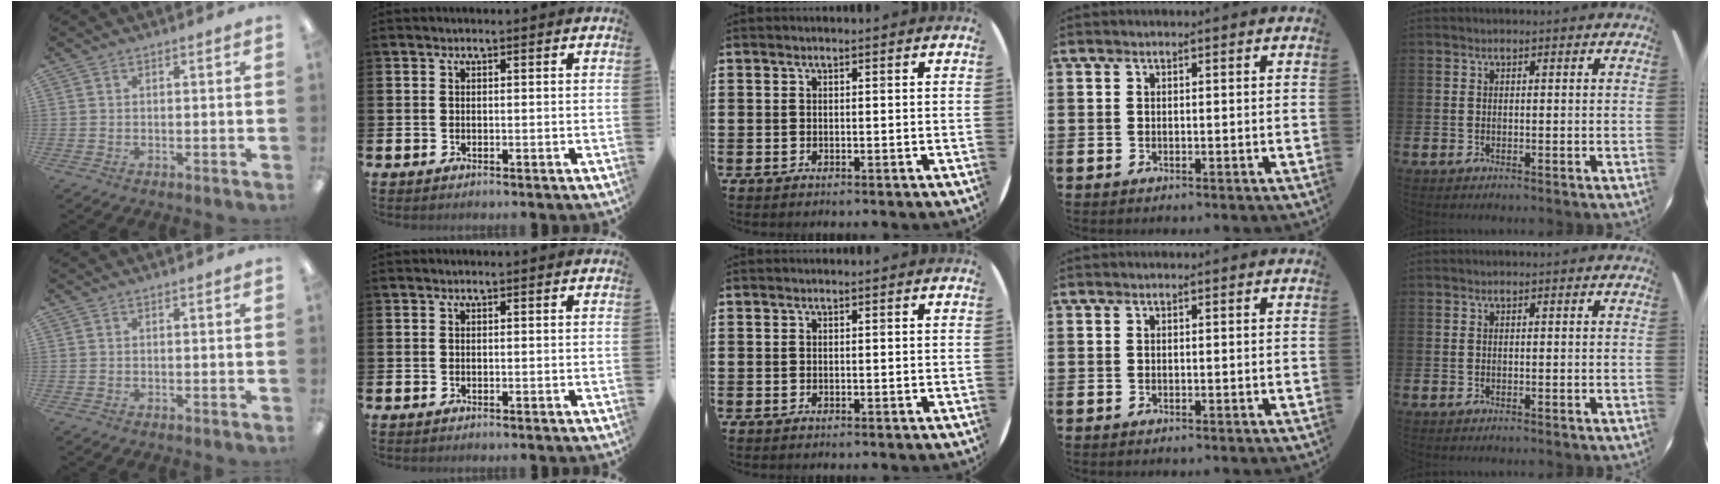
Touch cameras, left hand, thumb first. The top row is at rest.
{}